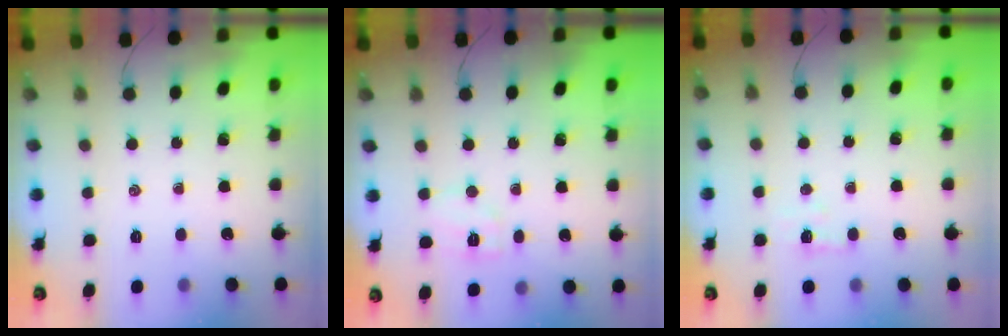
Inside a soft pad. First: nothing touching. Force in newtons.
{"total": 6.7, "press": 6.6, "slide": 1.1}
{"total": 2.9, "press": 2.8, "slide": 1.0}